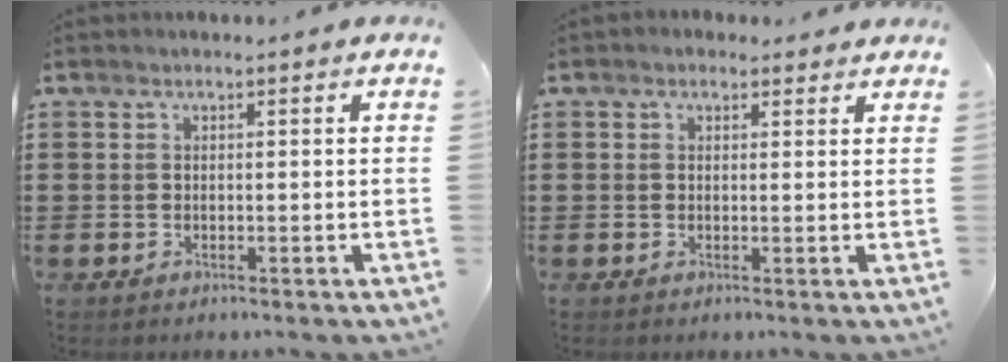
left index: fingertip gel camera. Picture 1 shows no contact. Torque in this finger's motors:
{"motor_torque": [2.14, 0.00, 0.48, 0.03]}